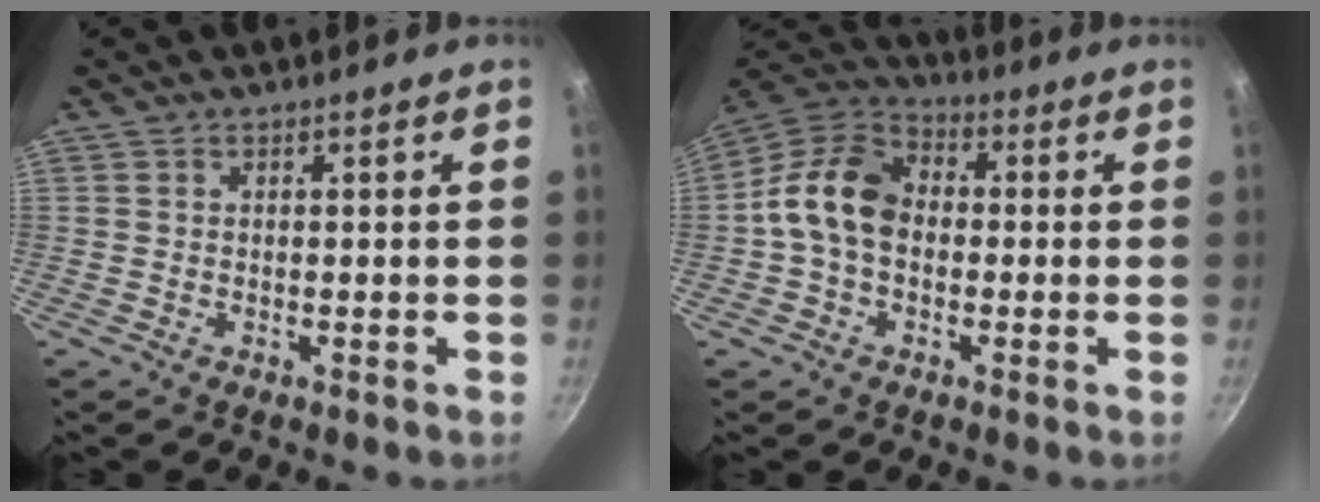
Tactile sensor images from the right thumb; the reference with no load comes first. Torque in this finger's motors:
{"motor_torque": [1.01, 2.75, 1.01, -0.96, 0.15]}